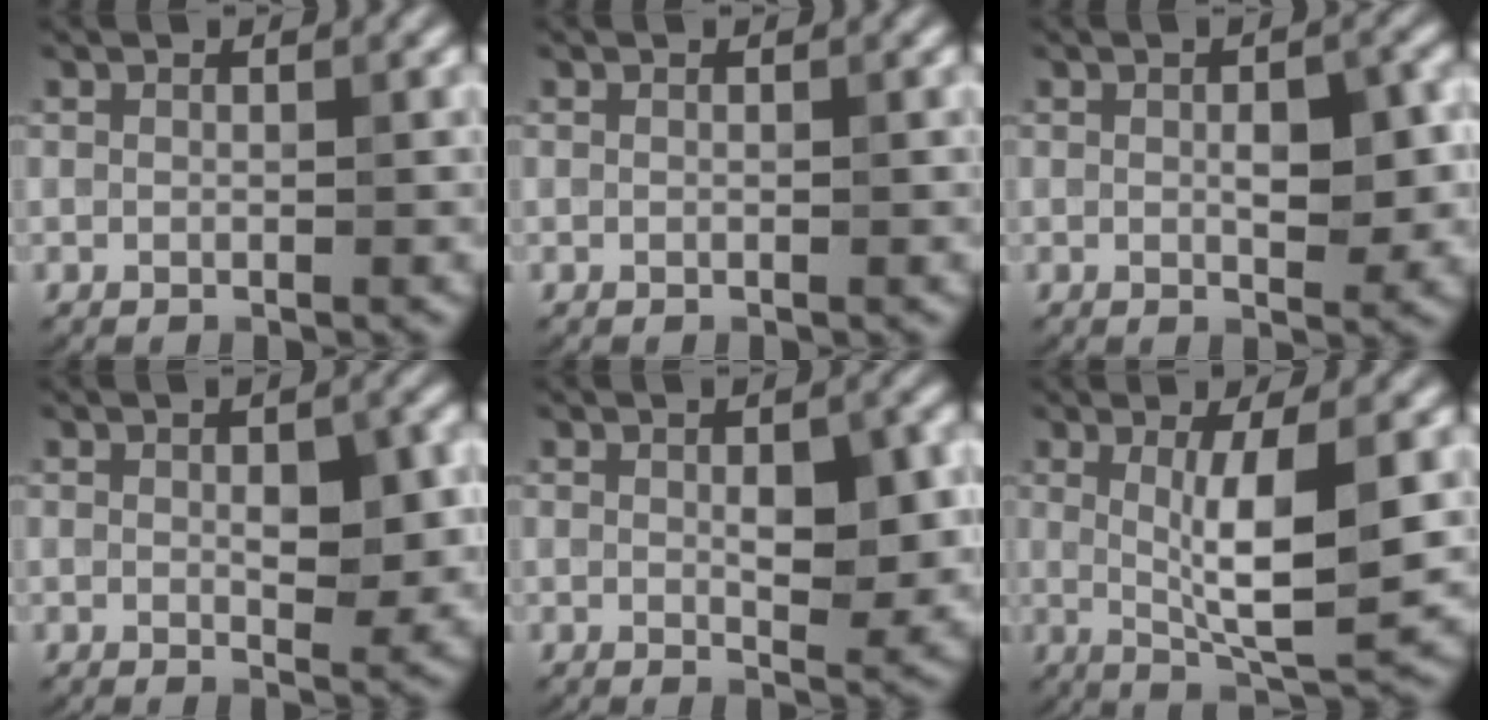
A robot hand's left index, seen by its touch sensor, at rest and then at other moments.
{"total": 0.0}
{"total": 4.0, "force": [0.1, 1.7, 3.6], "torque": [-0.056, -0.001, 0.005]}
{"total": 4.0, "force": [0.3, 1.8, 3.6], "torque": [-0.051, -0.002, 0.007]}
{"total": 4.4, "force": [0.4, 1.8, 4.0], "torque": [-0.059, -0.002, 0.010]}
{"total": 6.7, "force": [0.6, 1.3, 6.5], "torque": [-0.108, -0.011, 0.016]}